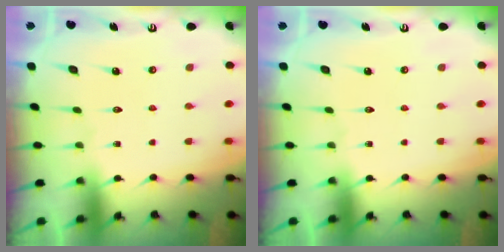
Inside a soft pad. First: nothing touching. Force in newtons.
{"total": 0.0}